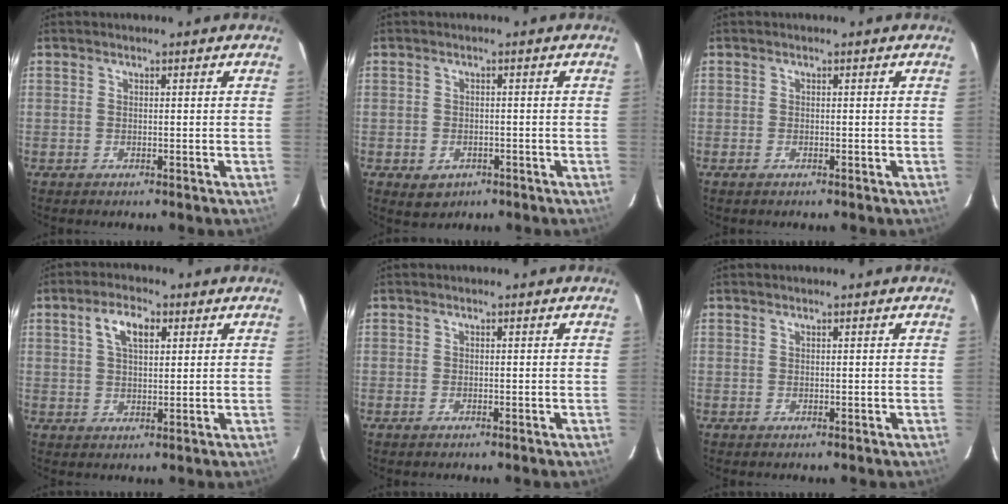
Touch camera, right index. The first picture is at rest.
{"total": 4.1, "force": [-2.0, 3.3, 1.6], "torque": [-0.035, -0.003, -0.019]}
{"total": 0.9, "force": [-0.7, 0.5, 0.4], "torque": [-0.007, -0.004, -0.014]}
{"total": 5.7, "force": [2.3, 2.8, 4.4], "torque": [-0.079, 0.014, 0.042]}
{"total": 0.7, "force": [-0.5, 0.3, 0.3], "torque": [-0.004, -0.003, -0.011]}
{"total": 0.0}